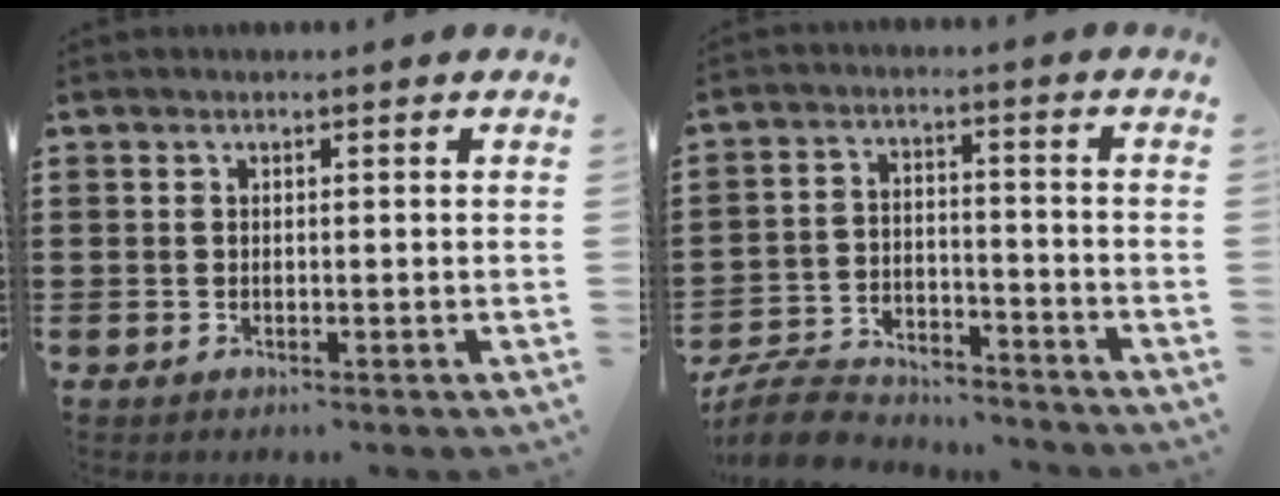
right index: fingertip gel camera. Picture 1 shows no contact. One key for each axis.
{"total": 7.7, "fx": -7.4, "fy": 1.5, "fz": 1.6, "tx": -0.041, "ty": 0.015, "tz": -0.146}